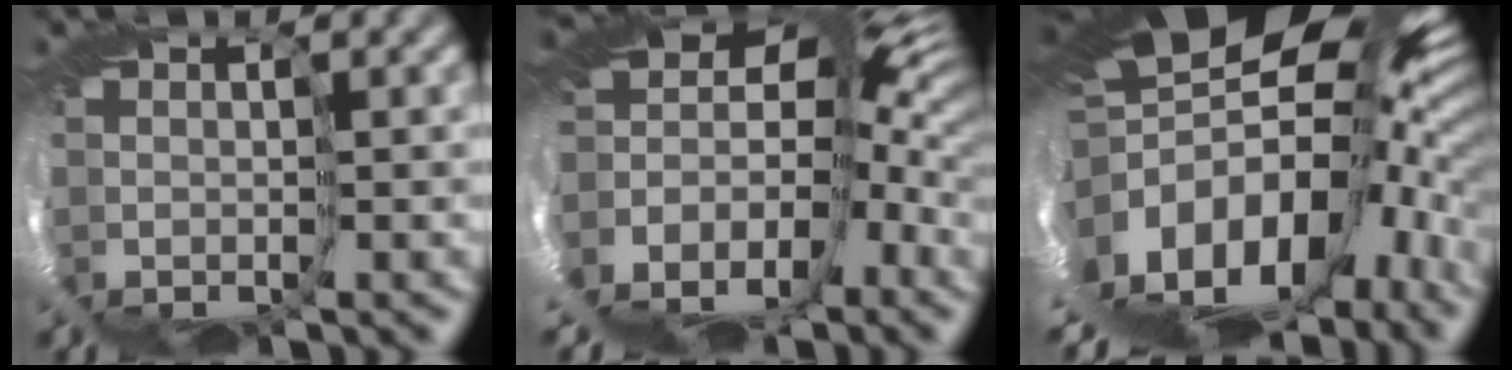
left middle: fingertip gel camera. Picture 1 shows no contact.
{"total": 11.7, "force": [-4.4, 6.4, 8.8], "torque": [-0.142, -0.009, -0.052]}
{"total": 18.5, "force": [-5.7, 10.8, 13.9], "torque": [-0.236, -0.017, -0.107]}